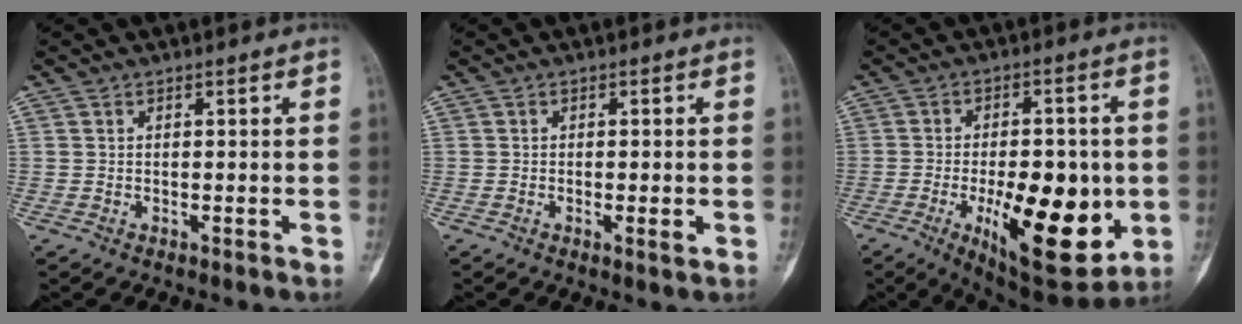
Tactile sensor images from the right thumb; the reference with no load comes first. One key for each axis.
{"total": 2.0, "fx": -0.5, "fy": 0.5, "fz": 1.9, "tx": -0.035, "ty": -0.005, "tz": -0.008}
{"total": 20.0, "fx": -4.6, "fy": 8.7, "fz": 17.4, "tx": -0.235, "ty": -0.006, "tz": -0.049}